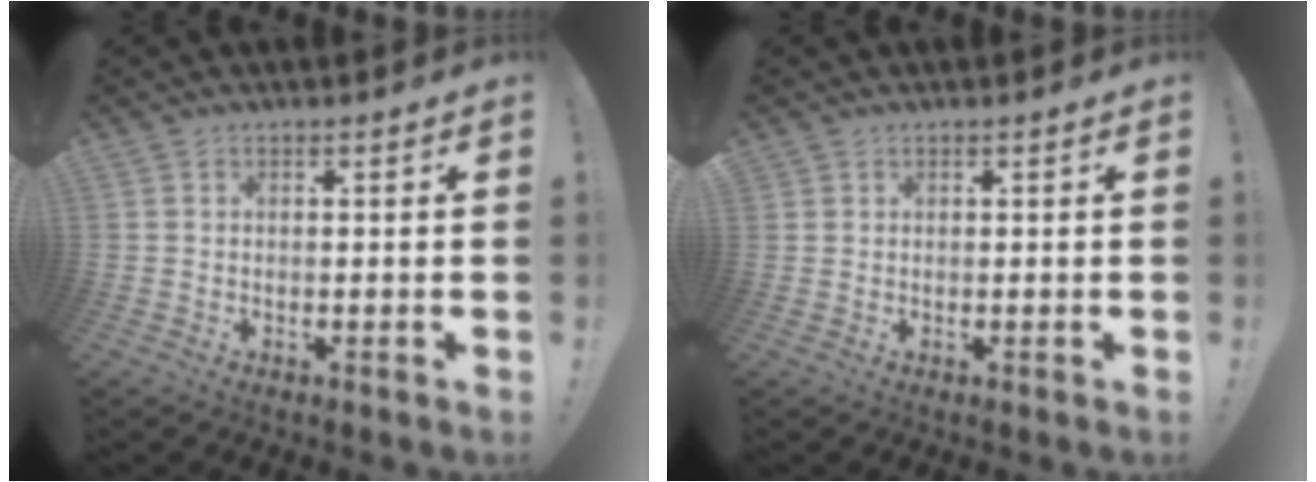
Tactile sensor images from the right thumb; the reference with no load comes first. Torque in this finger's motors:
{"motor_torque": [0.00, 0.00, 0.14, 0.03, 0.10]}